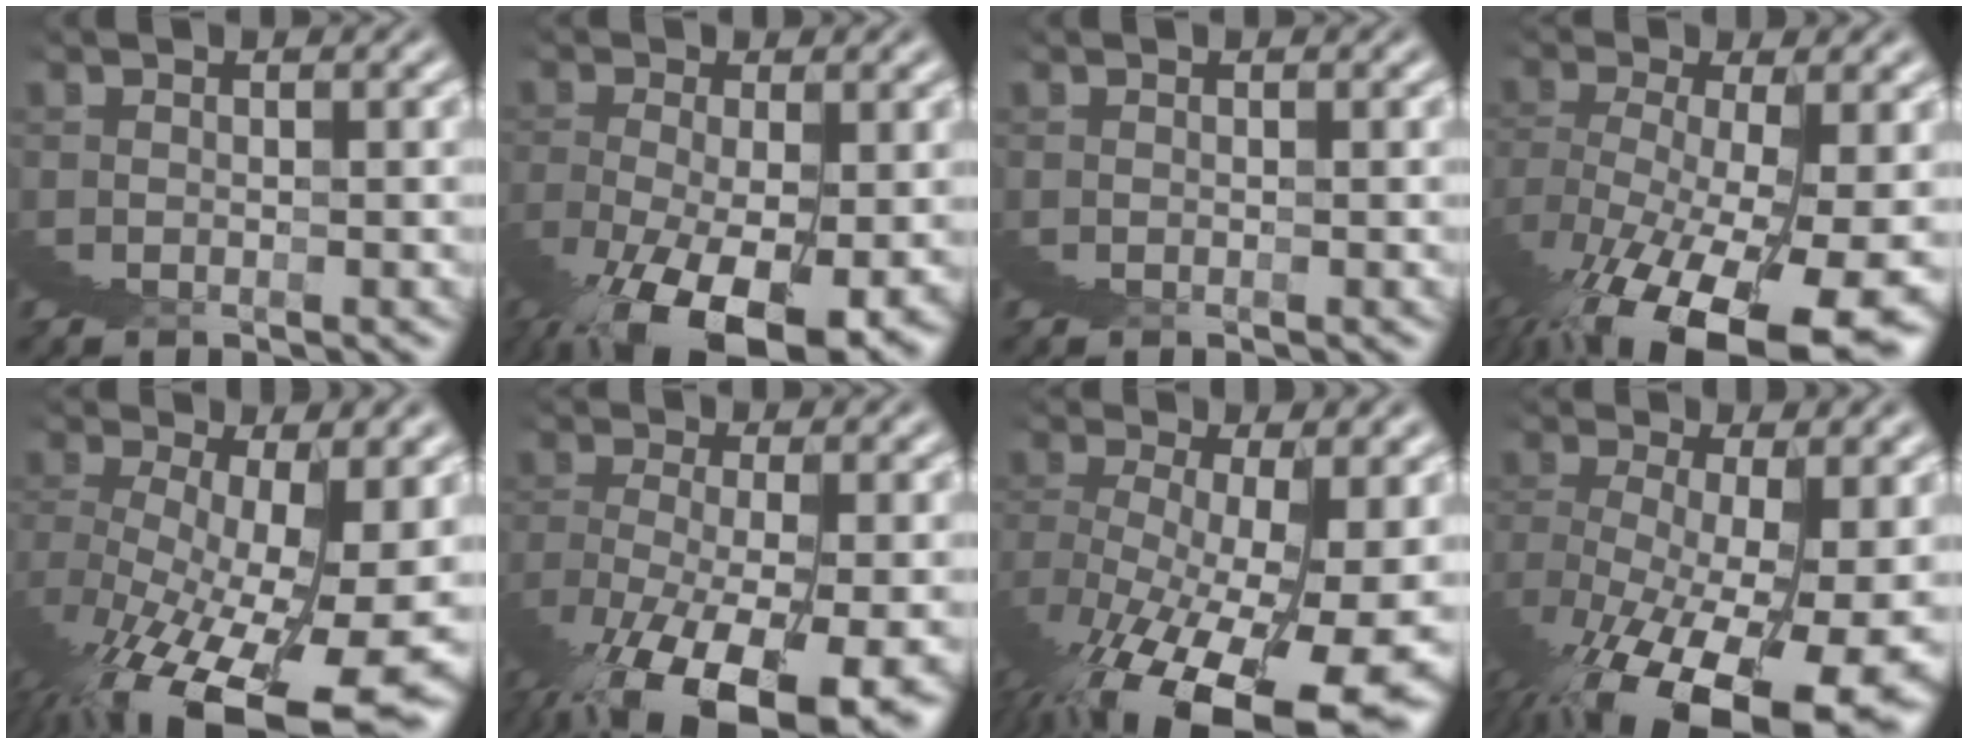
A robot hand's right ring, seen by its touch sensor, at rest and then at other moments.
{"total": 6.2, "force": [-2.5, 2.0, 5.3], "torque": [-0.091, -0.025, -0.027]}
{"total": 0.0}
{"total": 7.7, "force": [-2.4, 3.0, 6.7], "torque": [-0.112, -0.027, -0.017]}
{"total": 7.2, "force": [-1.1, 2.0, 6.8], "torque": [-0.108, -0.027, 0.004]}
{"total": 6.7, "force": [-2.4, 2.7, 5.6], "torque": [-0.109, -0.026, -0.021]}
{"total": 8.0, "force": [-1.9, 2.6, 7.3], "torque": [-0.106, -0.026, -0.009]}
{"total": 8.5, "force": [-2.5, 3.4, 7.4], "torque": [-0.113, -0.028, -0.017]}